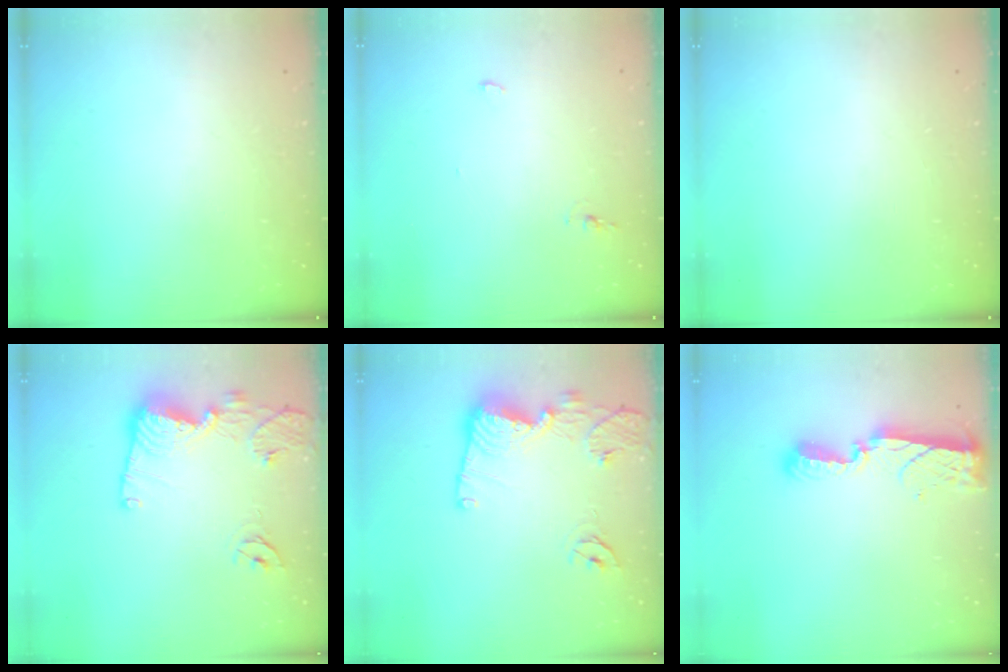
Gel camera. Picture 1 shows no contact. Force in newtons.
{"total": 7.7, "press": 4.4, "slide": 6.4}
{"total": 0.0}
{"total": 14.3, "press": 14.2, "slide": 1.4}
{"total": 14.3, "press": 14.2, "slide": 1.4}
{"total": 8.7, "press": 8.7, "slide": 0.7}